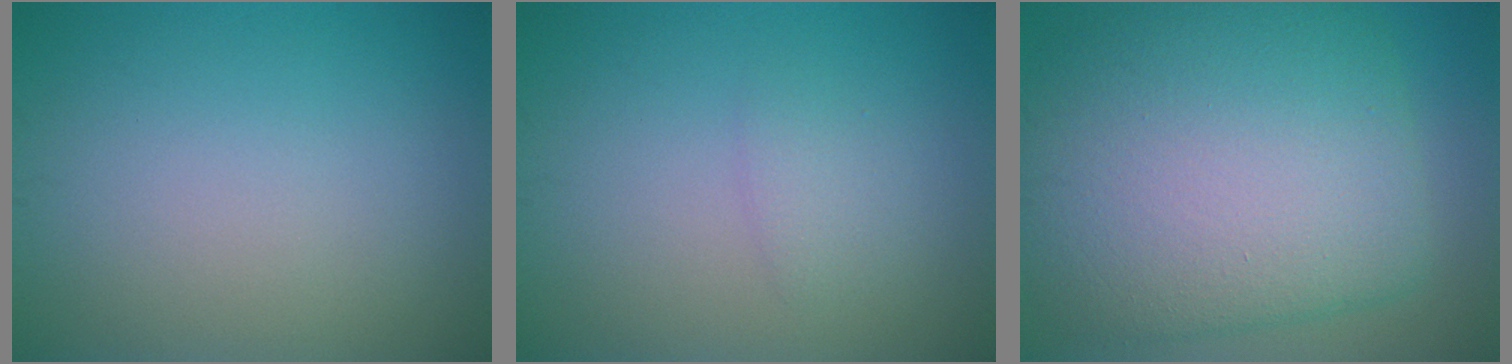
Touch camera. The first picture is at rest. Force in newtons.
{"total": 1.2, "press": 1.2, "slide": 0.2}
{"total": 13.6, "press": 13.6, "slide": 0.6}